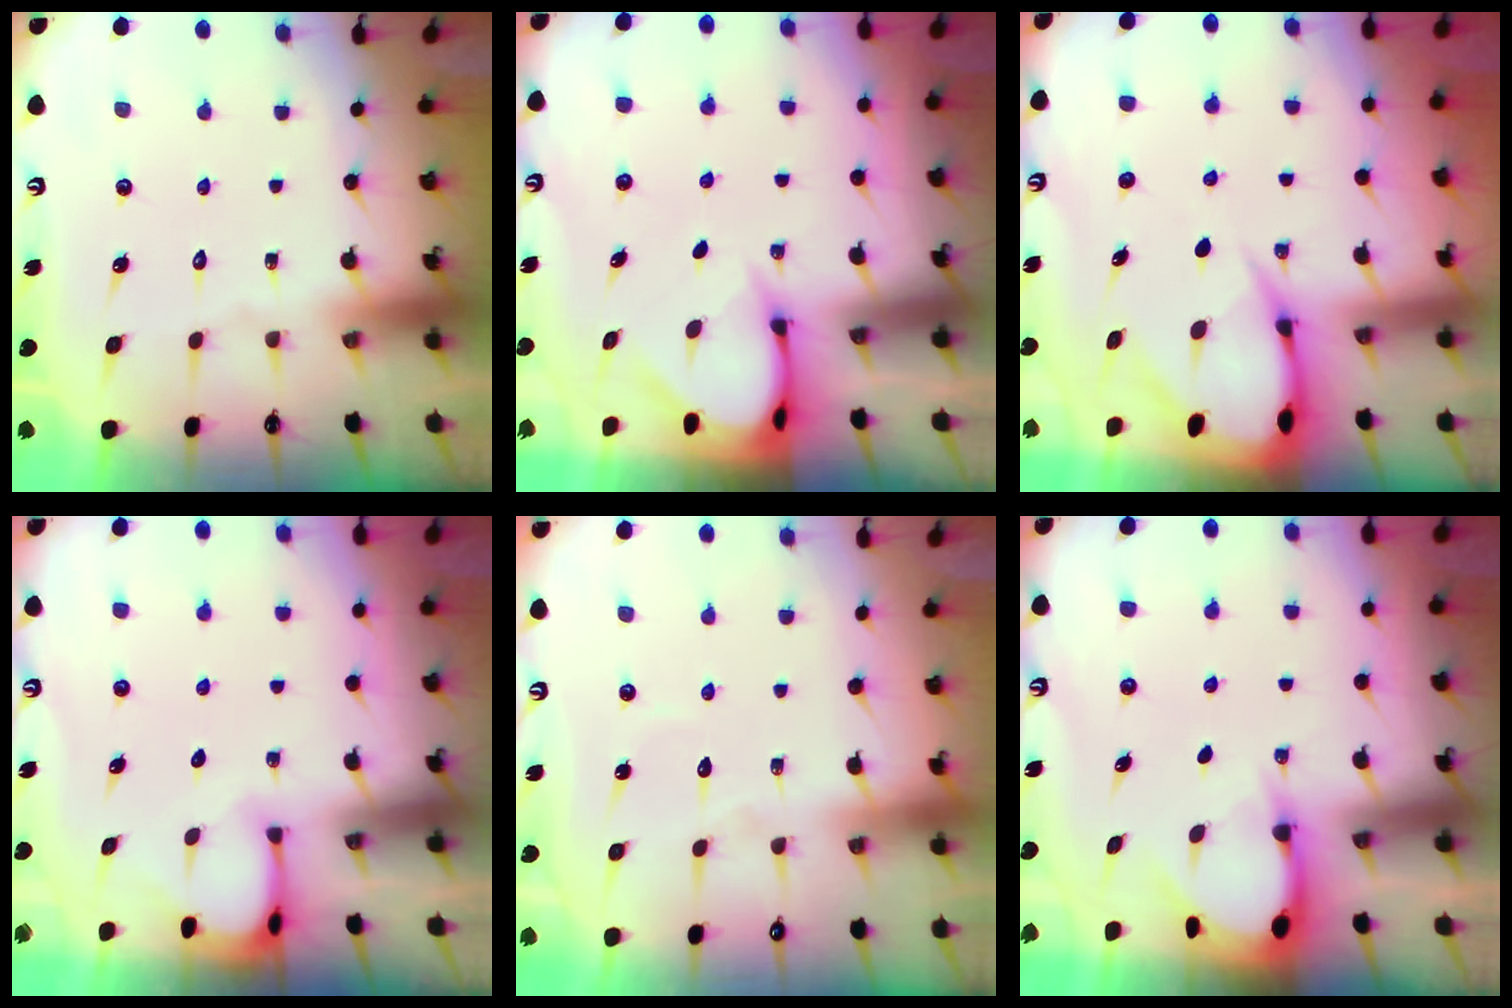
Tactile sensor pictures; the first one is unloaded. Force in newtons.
{"total": 3.4, "press": 3.4, "slide": 0.3}
{"total": 7.2, "press": 7.2, "slide": 0.8}
{"total": 2.6, "press": 2.6, "slide": 0.3}
{"total": 3.7, "press": 3.6, "slide": 0.4}
{"total": 3.1, "press": 3.1, "slide": 0.3}